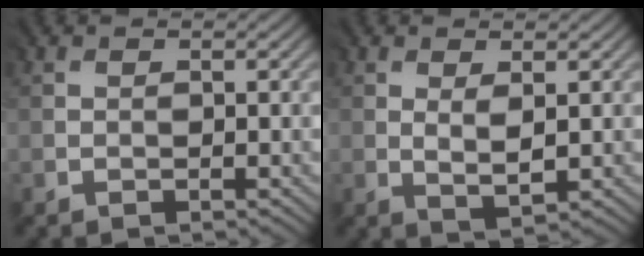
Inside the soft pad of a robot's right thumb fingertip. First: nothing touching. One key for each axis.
{"total": 2.4, "fx": 0.7, "fy": 1.0, "fz": 2.1, "tx": -0.046, "ty": -0.007, "tz": 0.021}